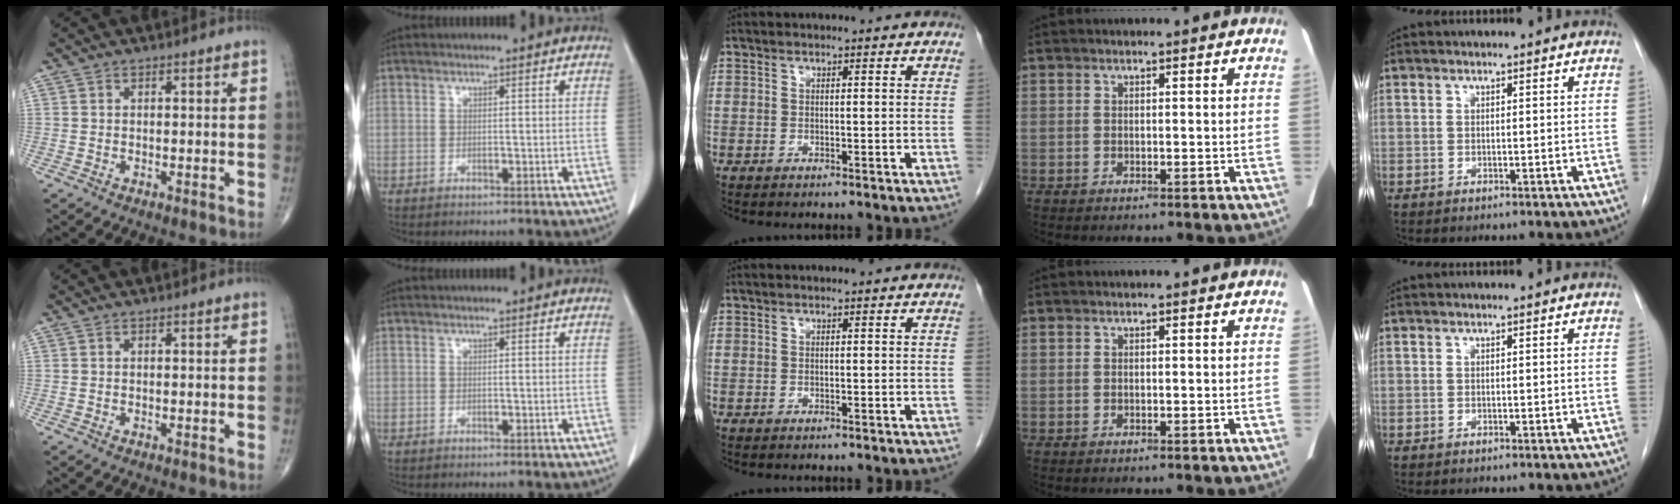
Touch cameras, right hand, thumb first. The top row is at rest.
{}